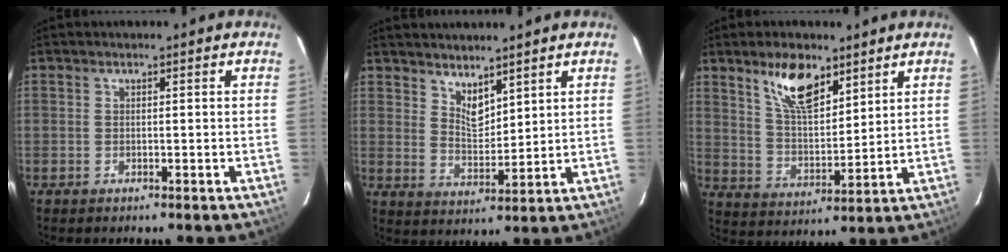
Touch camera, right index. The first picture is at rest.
{"total": 5.5, "force": [4.4, 2.1, 2.5], "torque": [-0.035, -0.006, 0.080]}
{"total": 11.2, "force": [7.2, 4.6, 7.2], "torque": [-0.121, 0.001, 0.138]}